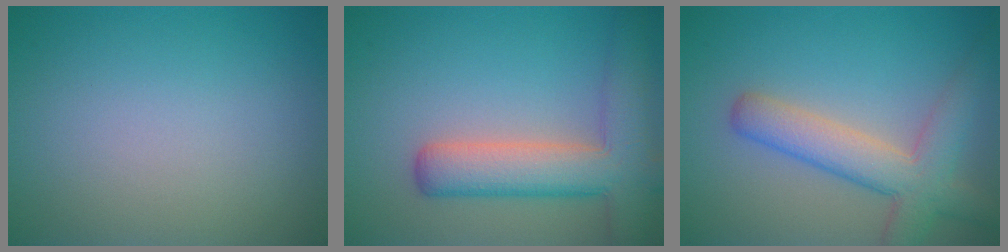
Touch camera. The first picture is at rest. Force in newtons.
{"total": 7.1, "press": 7.1, "slide": 0.4}
{"total": 5.6, "press": 5.6, "slide": 0.2}